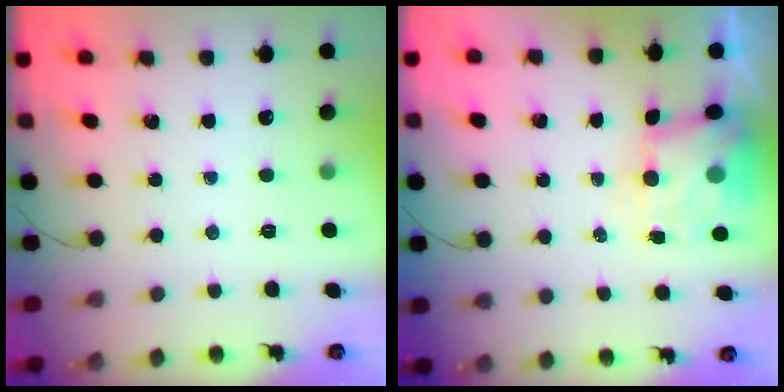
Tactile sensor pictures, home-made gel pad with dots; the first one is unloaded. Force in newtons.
{"total": 6.6, "press": 6.4, "slide": 1.4}